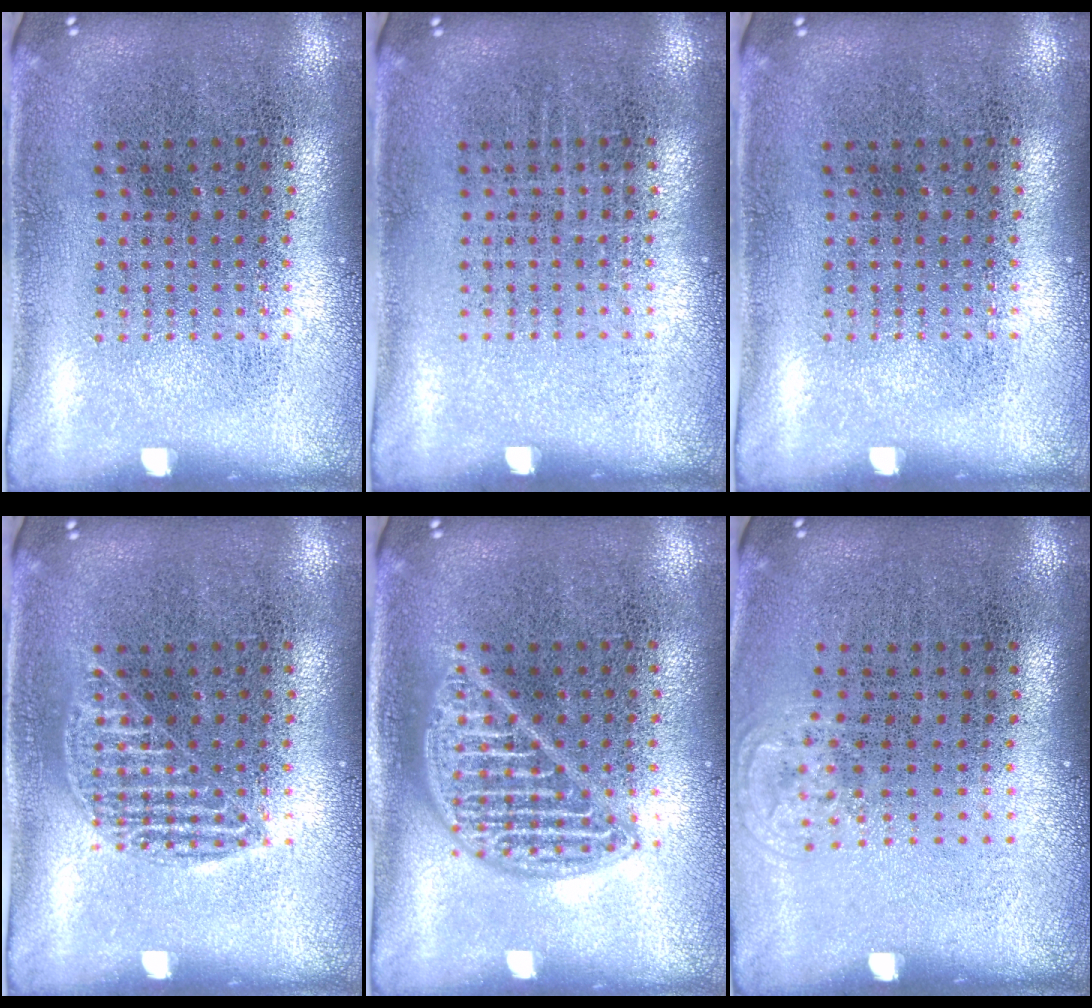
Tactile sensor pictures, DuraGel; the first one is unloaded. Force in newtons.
{"total": 0.0}
{"total": 0.0}
{"total": 1.2, "press": 1.2, "slide": 0.2}
{"total": 2.2, "press": 2.1, "slide": 0.3}
{"total": 0.6, "press": 0.5, "slide": 0.3}